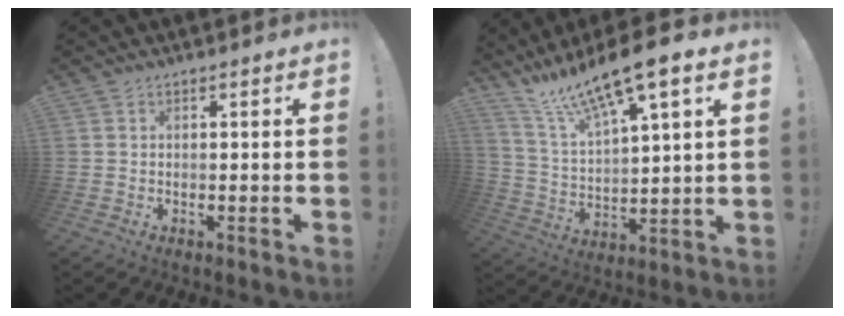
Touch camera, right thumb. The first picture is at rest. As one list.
[{"total": 14.7, "force": [11.8, 2.9, 8.4], "torque": [-0.162, -0.082, 0.202]}]